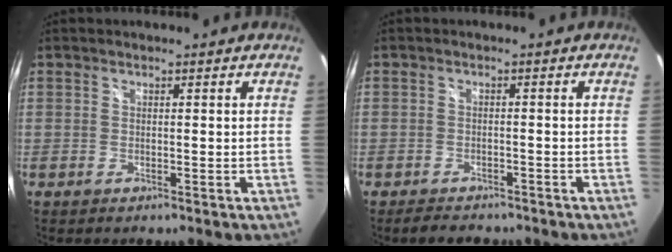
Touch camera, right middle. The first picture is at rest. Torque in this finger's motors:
{"motor_torque": [0.35, -0.78, -0.14, -0.06]}